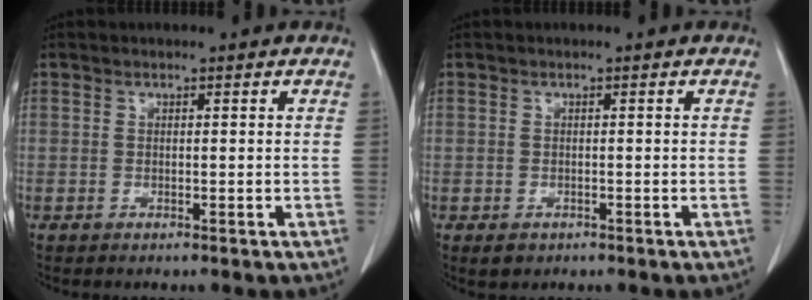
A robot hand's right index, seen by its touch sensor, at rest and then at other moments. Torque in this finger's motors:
{"motor_torque": [-0.51, -0.30, -0.32, -0.14]}